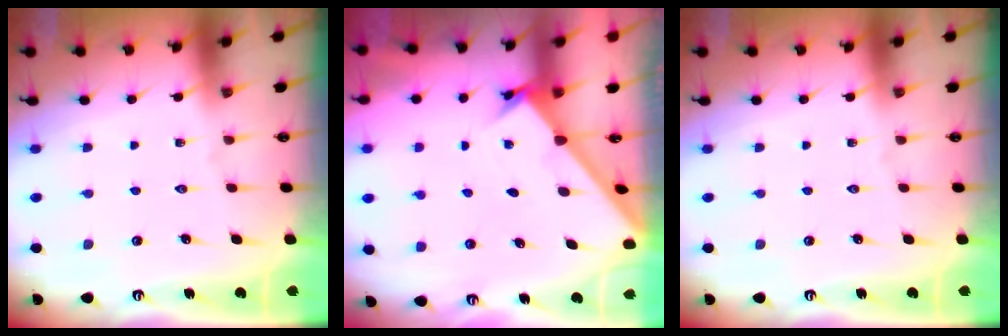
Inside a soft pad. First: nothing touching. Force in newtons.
{"total": 1.8, "press": 1.8, "slide": 0.2}
{"total": 0.0}